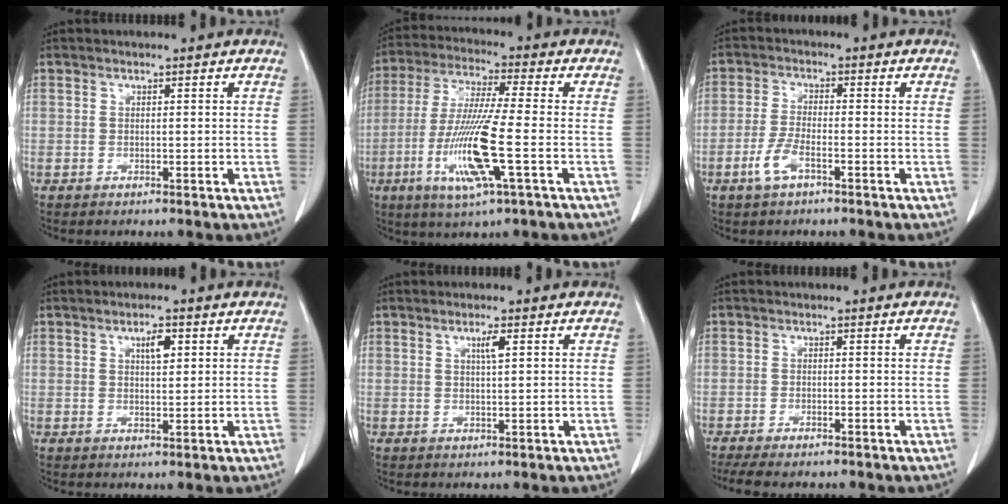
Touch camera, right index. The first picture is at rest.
{"total": 13.2, "force": [-3.7, 0.4, 12.6], "torque": [-0.262, -0.019, -0.075]}
{"total": 4.2, "force": [-2.2, 1.2, 3.4], "torque": [-0.078, -0.002, -0.045]}
{"total": 2.9, "force": [1.3, 1.0, 2.4], "torque": [-0.039, -0.001, 0.021]}
{"total": 2.0, "force": [0.9, 0.0, 1.8], "torque": [-0.032, -0.002, 0.015]}
{"total": 5.1, "force": [-4.2, 1.2, 2.6], "torque": [-0.042, -0.012, -0.067]}